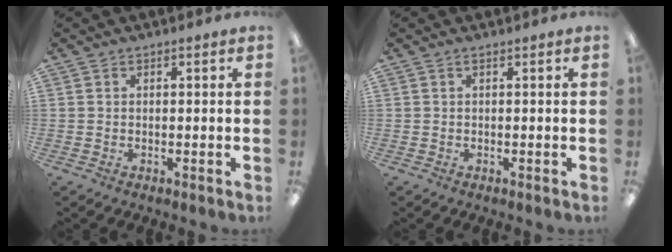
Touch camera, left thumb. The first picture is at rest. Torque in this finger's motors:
{"motor_torque": [0.00, 0.00, 0.04, -0.04, 0.00]}